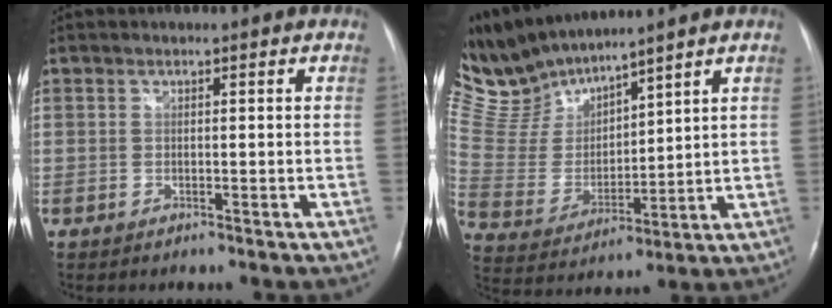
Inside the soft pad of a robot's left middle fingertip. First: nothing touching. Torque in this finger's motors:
{"motor_torque": [0.15, -0.80, -0.02, -0.06]}